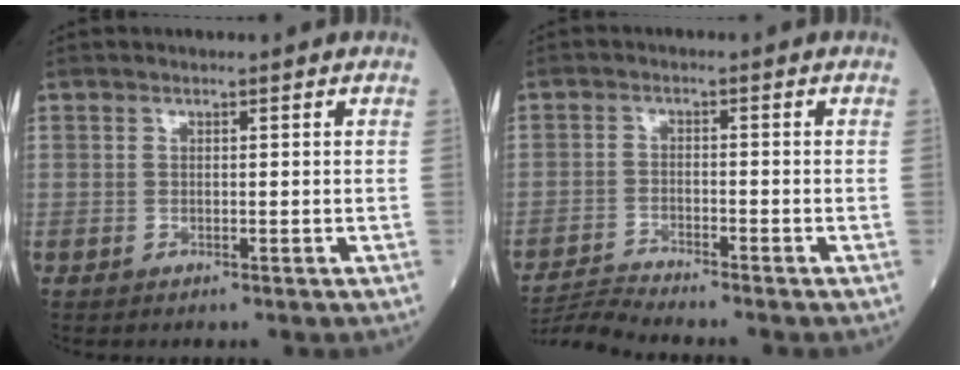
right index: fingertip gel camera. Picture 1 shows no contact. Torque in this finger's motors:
{"motor_torque": [-0.07, -0.28, 0.07, 0.02]}